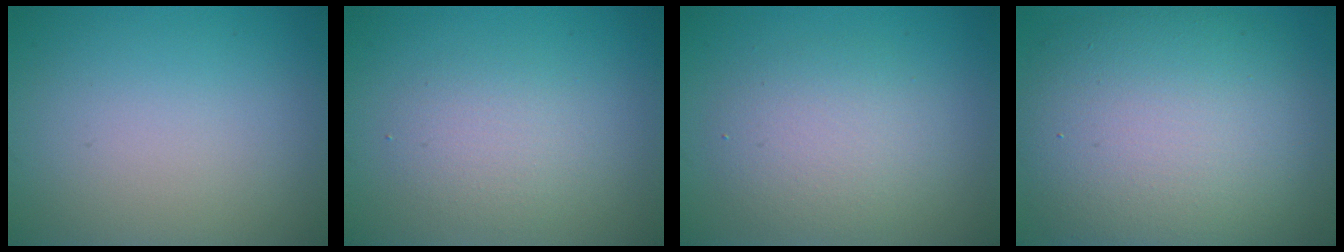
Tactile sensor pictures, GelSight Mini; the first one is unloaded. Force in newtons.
{"total": 2.4, "press": 2.4, "slide": 0.1}
{"total": 3.8, "press": 3.8, "slide": 0.2}
{"total": 12.2, "press": 12.2, "slide": 0.9}